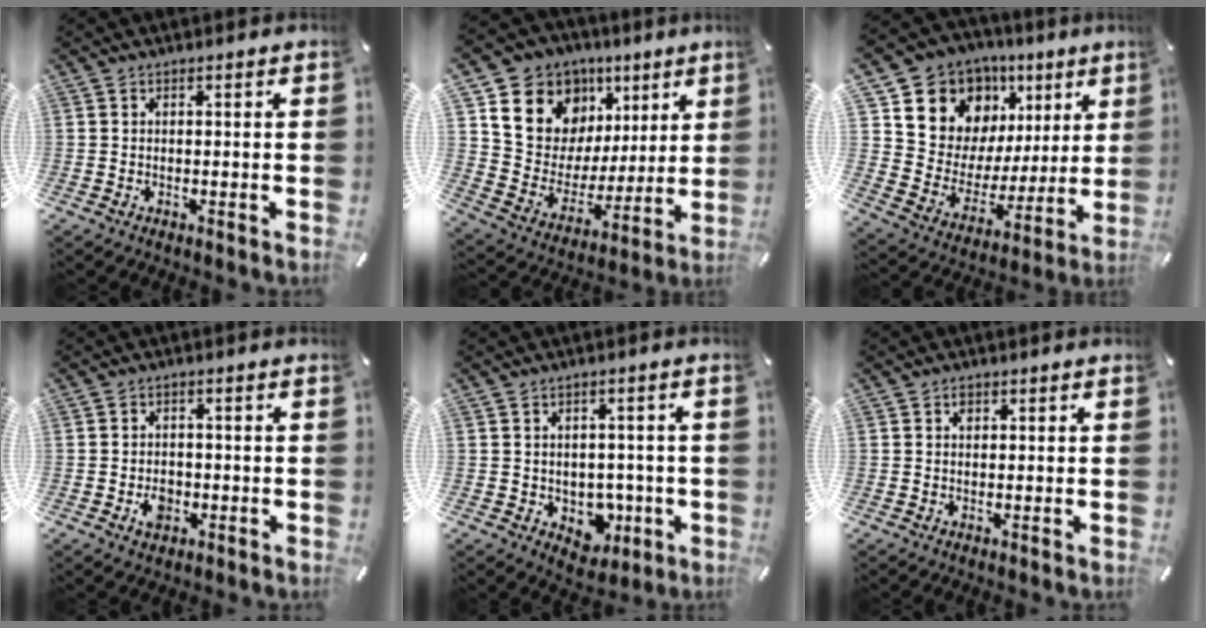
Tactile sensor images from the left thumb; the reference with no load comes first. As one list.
[{"total": 14.9, "force": [7.7, 12.2, 3.9], "torque": [-0.071, -0.058, 0.150]}, {"total": 13.6, "force": [8.2, 10.6, 2.5], "torque": [-0.049, -0.078, 0.159]}, {"total": 4.2, "force": [-1.4, 3.2, 2.3], "torque": [-0.037, 0.002, -0.025]}, {"total": 6.1, "force": [-0.6, 5.6, 2.4], "torque": [-0.009, -0.004, -0.008]}, {"total": 1.0, "force": [0.4, 0.8, 0.6], "torque": [-0.013, 0.003, 0.007]}]